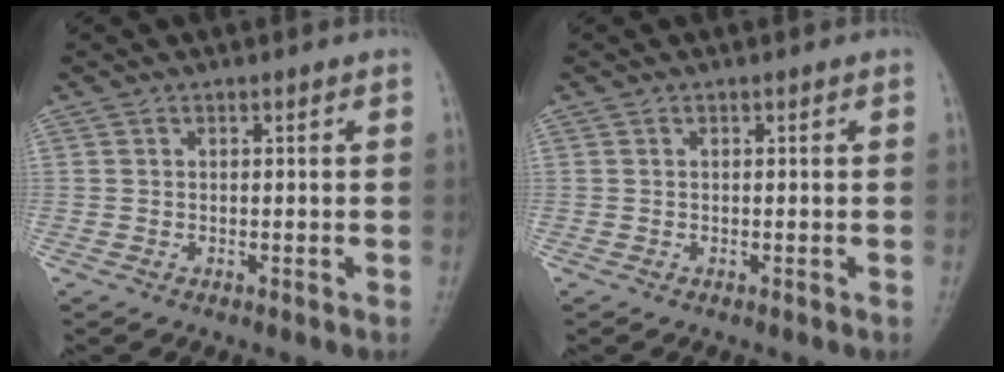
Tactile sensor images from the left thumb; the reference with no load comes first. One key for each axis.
{"total": 0.0}